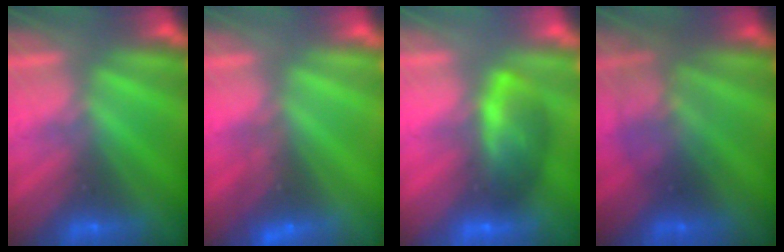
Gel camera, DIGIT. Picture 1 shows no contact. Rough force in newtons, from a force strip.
{"total": 2.4}
{"total": 7.5}
{"total": 2.3}